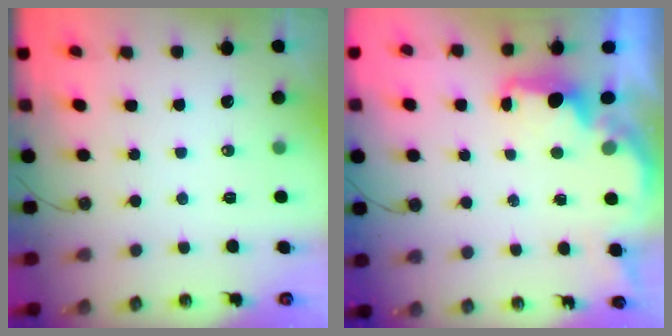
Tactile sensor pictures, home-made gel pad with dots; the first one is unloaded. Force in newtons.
{"total": 1.9, "press": 1.7, "slide": 0.7}